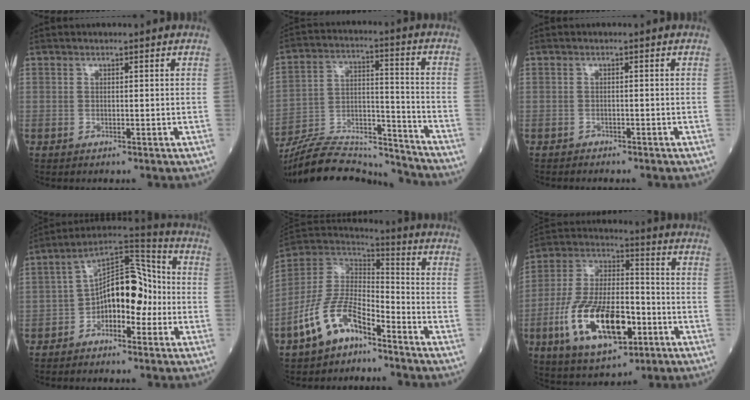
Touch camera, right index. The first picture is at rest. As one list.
[{"total": 22.5, "force": [-21.2, 3.3, 6.7], "torque": [-0.156, 0.011, -0.348]}, {"total": 3.1, "force": [-2.6, 1.3, 1.0], "torque": [-0.027, -0.004, -0.034]}, {"total": 12.1, "force": [-2.8, 6.0, 10.1], "torque": [-0.184, 0.043, -0.049]}, {"total": 12.6, "force": [-7.9, 5.7, 7.9], "torque": [-0.189, 0.017, -0.158]}, {"total": 19.2, "force": [-7.0, 7.9, 16.0], "torque": [-0.326, -0.002, -0.115]}]